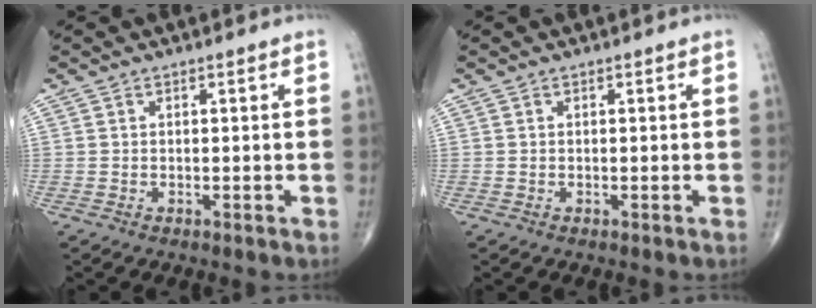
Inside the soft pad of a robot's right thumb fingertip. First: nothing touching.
{"total": 0.0}